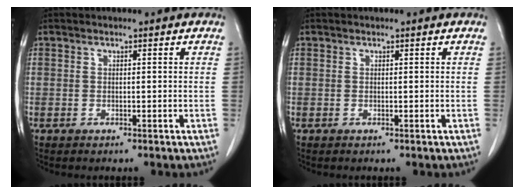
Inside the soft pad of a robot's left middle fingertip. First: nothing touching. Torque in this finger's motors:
{"motor_torque": [-0.01, 0.03, -0.06, -0.01]}